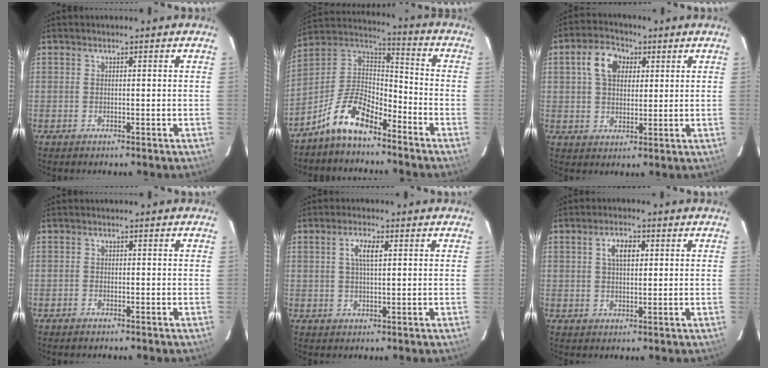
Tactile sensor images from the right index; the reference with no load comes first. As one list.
[{"total": 12.3, "force": [-8.5, 4.8, 7.4], "torque": [-0.171, 0.024, -0.167]}, {"total": 7.6, "force": [2.6, 5.2, 4.9], "torque": [-0.091, 0.029, 0.044]}, {"total": 0.8, "force": [-0.7, 0.3, 0.1], "torque": [-0.002, -0.001, -0.015]}, {"total": 3.8, "force": [1.2, 1.2, 3.4], "torque": [-0.064, 0.006, 0.022]}, {"total": 4.3, "force": [1.4, 2.2, 3.4], "torque": [-0.059, 0.011, 0.026]}]